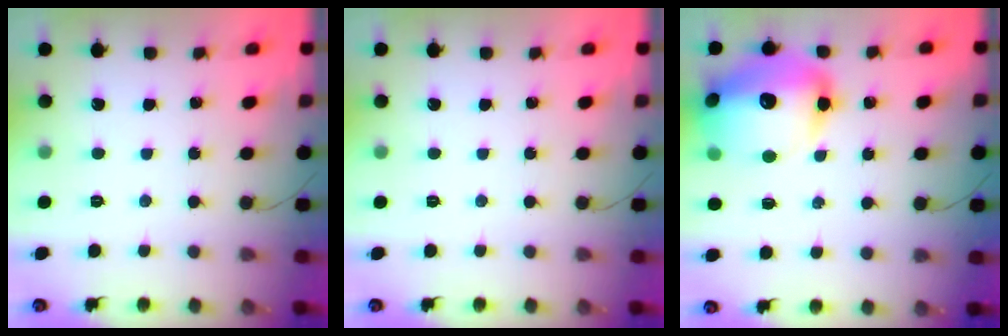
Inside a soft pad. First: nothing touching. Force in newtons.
{"total": 0.0}
{"total": 21.2, "press": 20.9, "slide": 3.4}